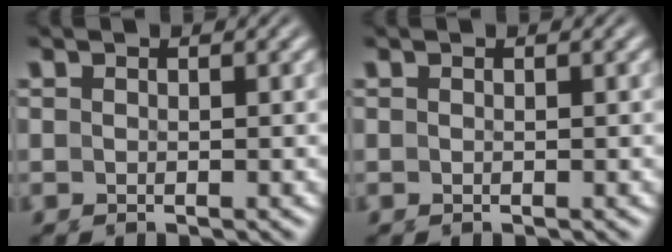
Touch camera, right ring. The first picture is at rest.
{"total": 0.0}